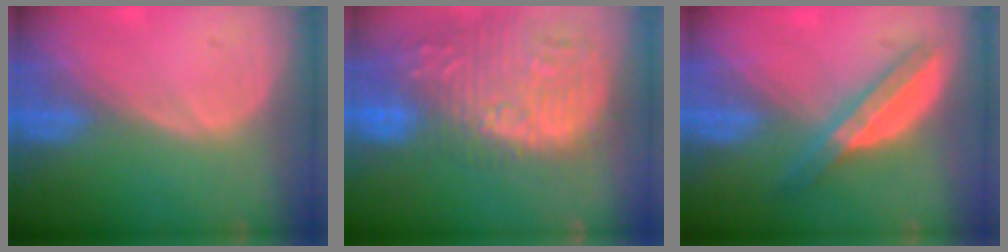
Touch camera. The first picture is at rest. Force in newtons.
{"total": 15.5, "press": 13.1, "slide": 8.3}
{"total": 6.3, "press": 5.4, "slide": 3.1}